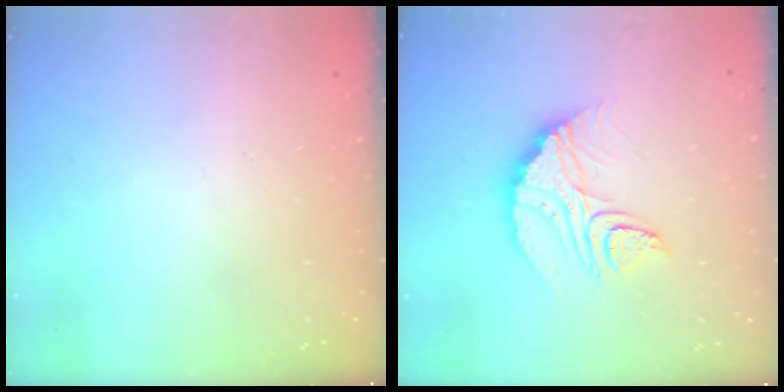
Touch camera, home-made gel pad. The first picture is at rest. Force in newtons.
{"total": 12.4, "press": 12.4, "slide": 0.8}